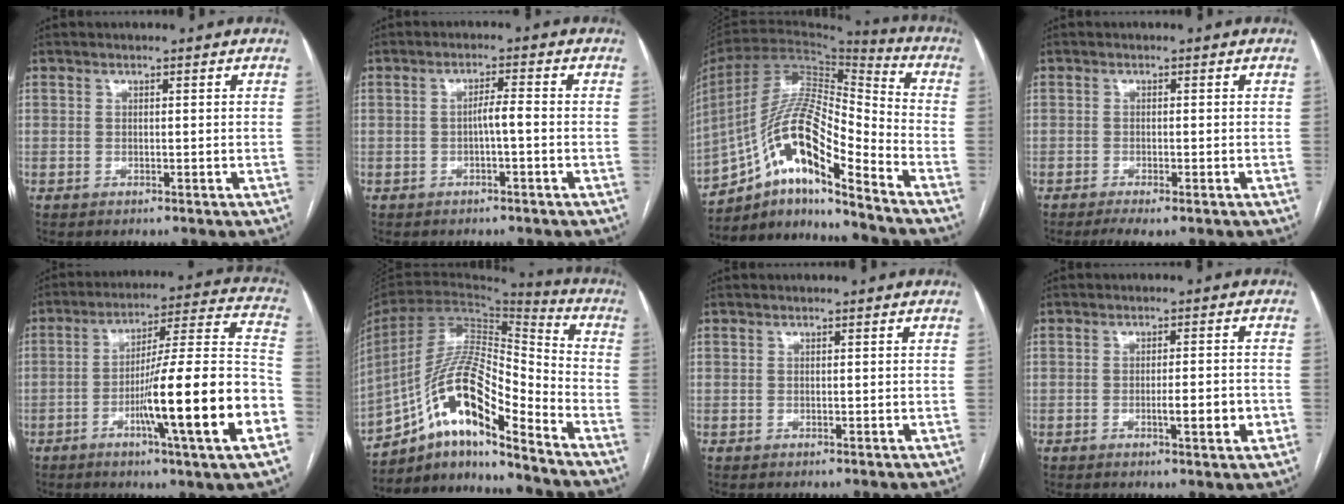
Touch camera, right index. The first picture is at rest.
{"total": 2.5, "force": [-0.7, 0.1, 2.4], "torque": [-0.036, 0.004, -0.012]}
{"total": 17.4, "force": [-10.5, 3.1, 13.5], "torque": [-0.262, 0.016, -0.184]}
{"total": 2.9, "force": [-2.0, 0.3, 2.1], "torque": [-0.033, -0.007, -0.033]}
{"total": 20.4, "force": [-6.9, -0.3, 19.1], "torque": [-0.267, 0.000, -0.111]}
{"total": 16.9, "force": [-10.7, 3.5, 12.7], "torque": [-0.241, 0.023, -0.186]}
{"total": 0.0}
{"total": 4.9, "force": [-1.5, 0.6, 4.6], "torque": [-0.068, -0.002, -0.019]}